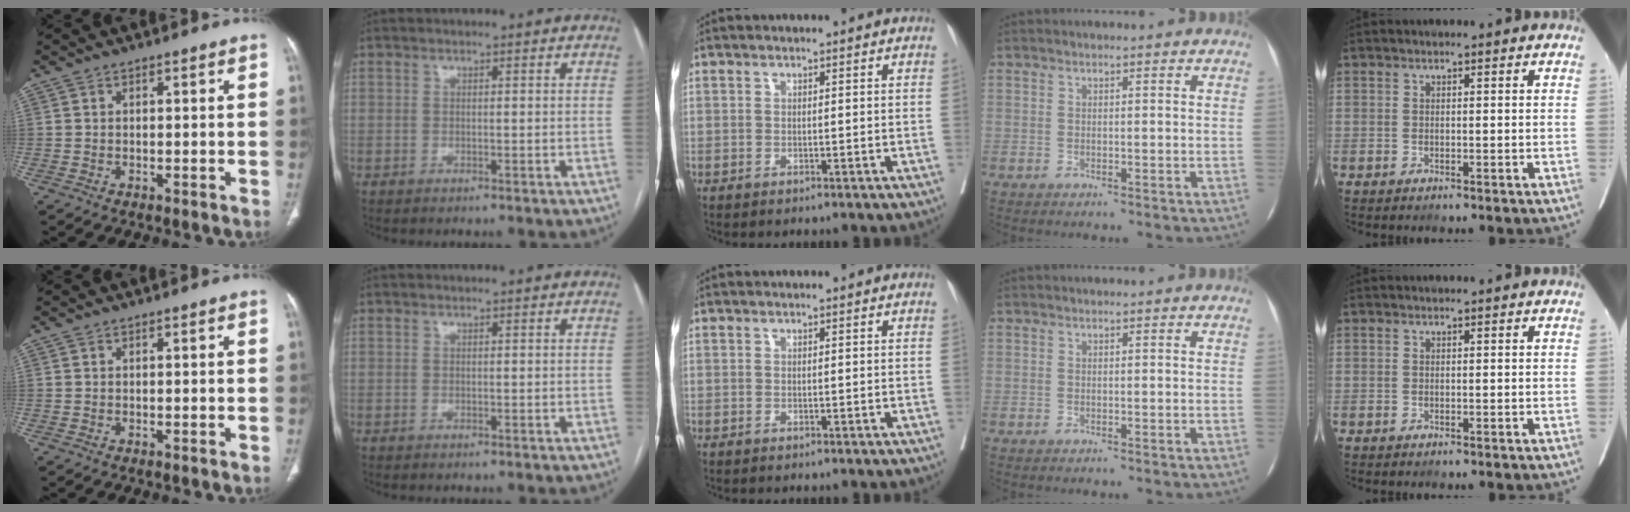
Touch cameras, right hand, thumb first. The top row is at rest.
{}